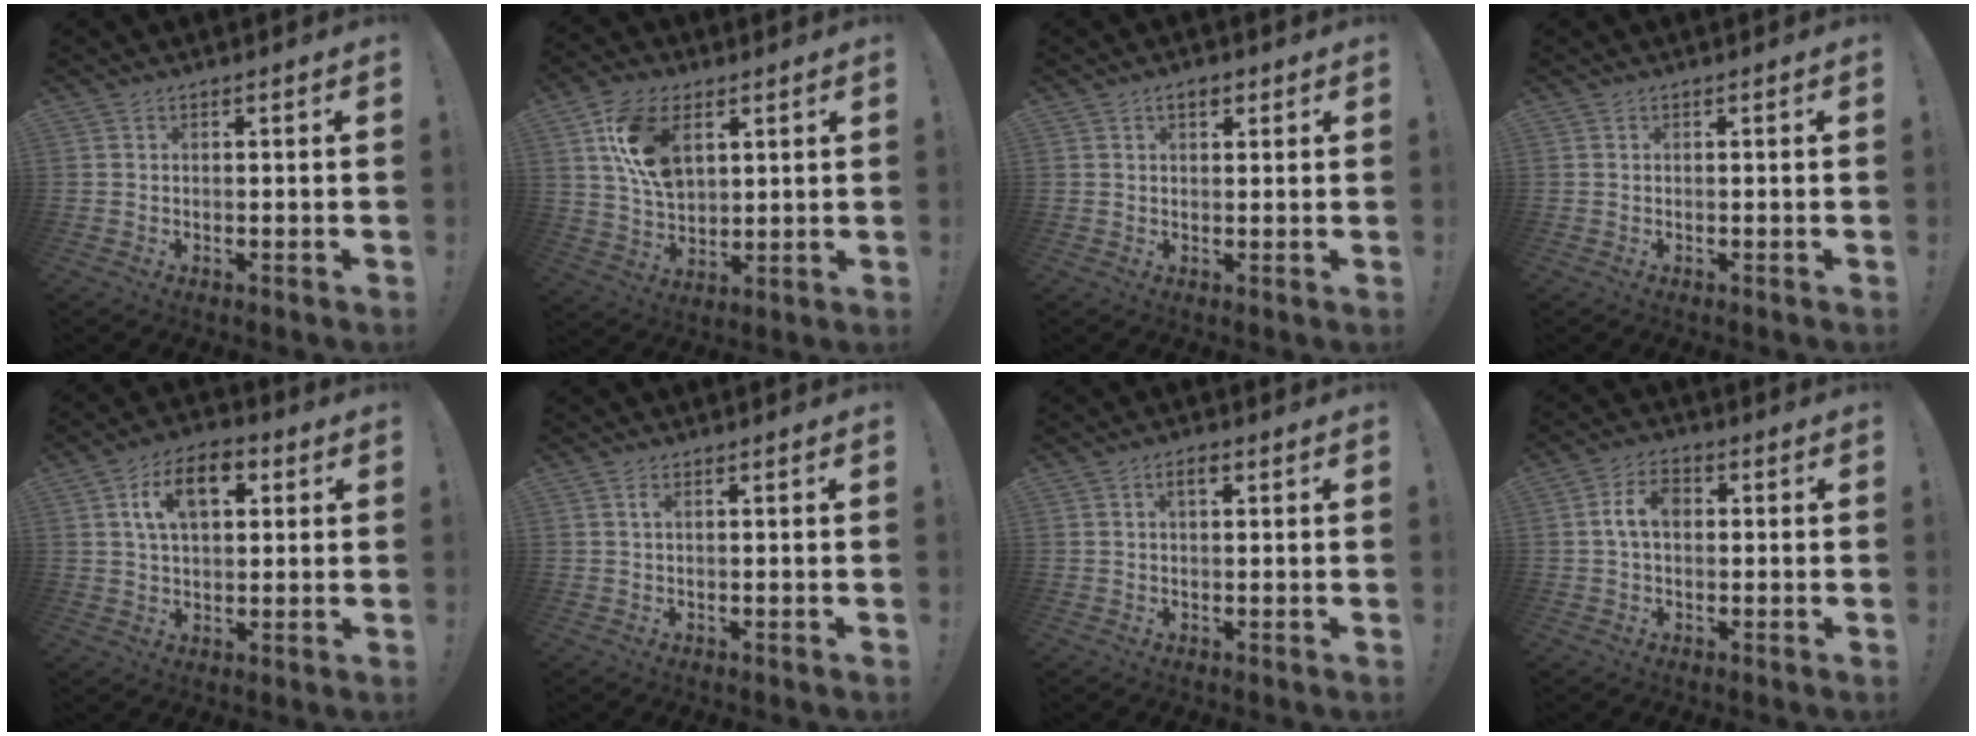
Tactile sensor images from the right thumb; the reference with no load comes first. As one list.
[{"total": 14.1, "force": [5.6, 8.9, 9.4], "torque": [-0.175, -0.003, 0.106]}, {"total": 3.0, "force": [1.4, 1.7, 2.1], "torque": [-0.025, -0.002, 0.021]}, {"total": 0.0}, {"total": 11.8, "force": [4.1, 6.8, 8.7], "torque": [-0.141, 0.012, 0.074]}, {"total": 1.3, "force": [0.4, 0.2, 1.2], "torque": [-0.024, 0.002, 0.005]}, {"total": 2.7, "force": [1.1, 1.1, 2.2], "torque": [-0.032, 0.001, 0.014]}, {"total": 6.6, "force": [0.5, 4.2, 5.1], "torque": [-0.092, 0.012, 0.006]}]